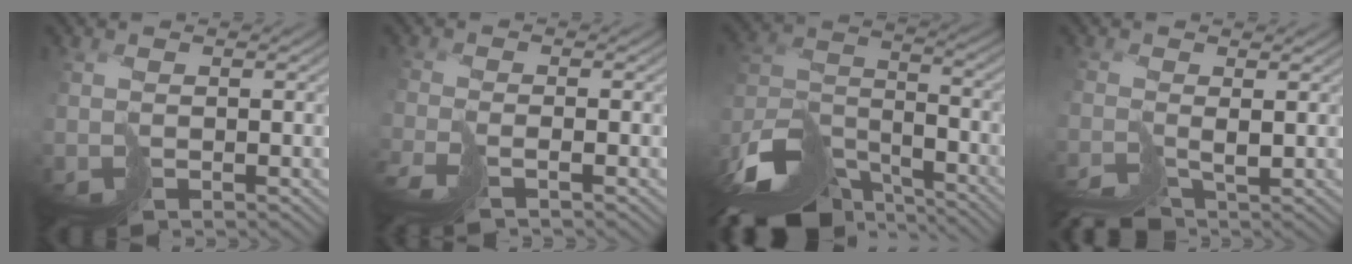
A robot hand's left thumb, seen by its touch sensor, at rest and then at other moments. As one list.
[{"total": 2.3, "force": [-2.0, -1.0, 0.5], "torque": [-0.008, -0.002, -0.046]}, {"total": 14.0, "force": [-11.1, 5.3, 6.6], "torque": [-0.168, -0.017, -0.186]}, {"total": 3.6, "force": [-3.2, 0.5, 1.7], "torque": [-0.012, -0.012, -0.058]}]